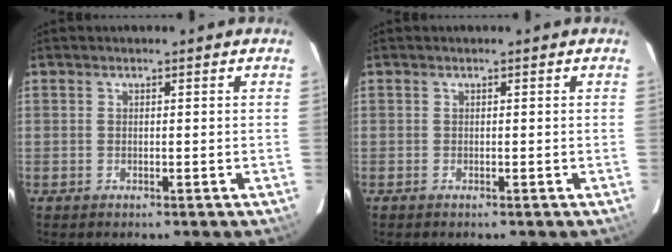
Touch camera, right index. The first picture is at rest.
{"total": 0.0}